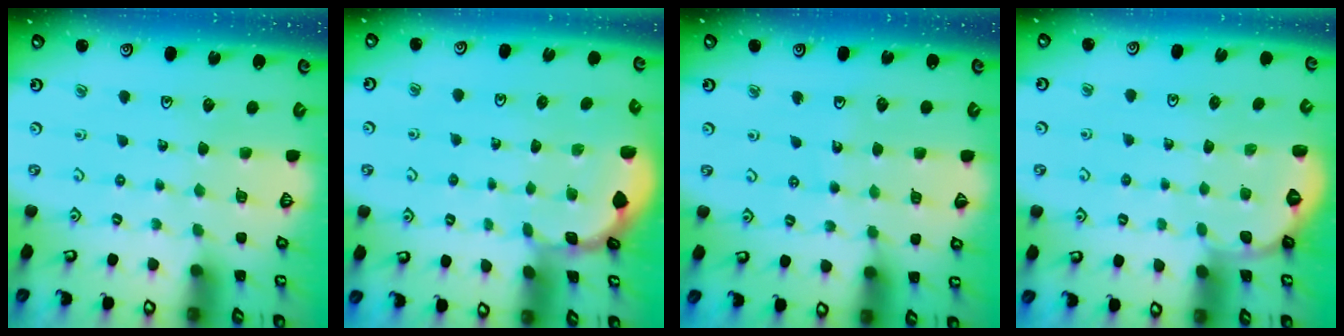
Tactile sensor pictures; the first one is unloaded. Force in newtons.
{"total": 0.8, "press": 0.8, "slide": 0.2}
{"total": 5.5, "press": 4.9, "slide": 2.4}
{"total": 0.0}